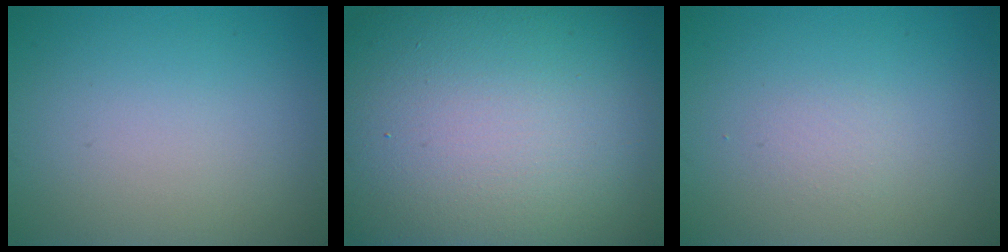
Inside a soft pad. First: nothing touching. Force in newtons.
{"total": 23.7, "press": 23.6, "slide": 1.3}
{"total": 0.8, "press": 0.8, "slide": 0.0}